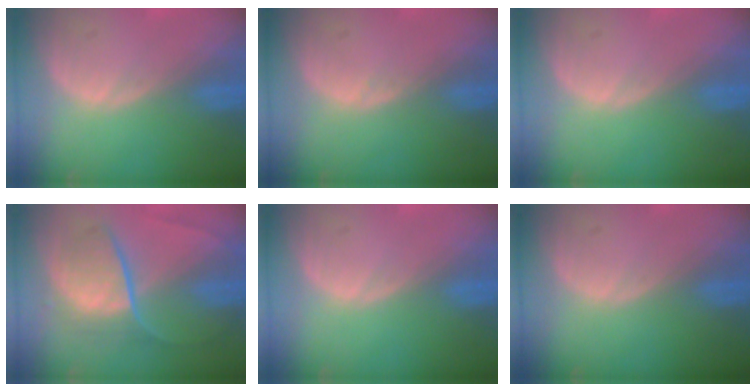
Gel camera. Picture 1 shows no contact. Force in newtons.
{"total": 0.5, "press": 0.5, "slide": 0.0}
{"total": 0.0}
{"total": 9.3, "press": 7.7, "slide": 5.1}
{"total": 0.0}
{"total": 0.0}